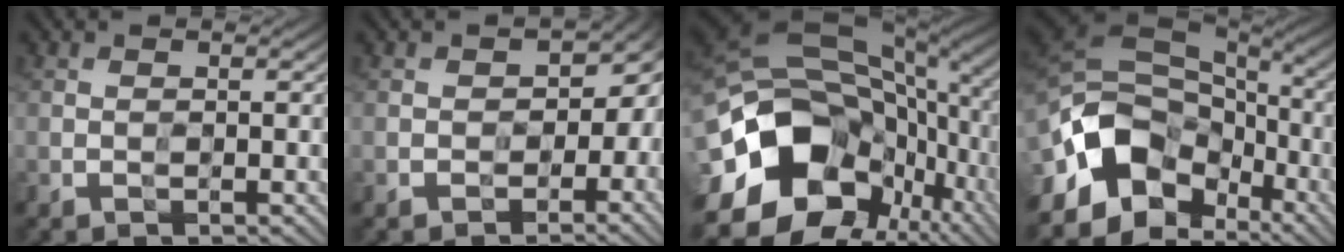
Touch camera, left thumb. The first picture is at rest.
{"total": 4.5, "force": [-1.7, 3.4, 2.3], "torque": [-0.010, -0.015, -0.027]}
{"total": 18.5, "force": [-4.4, 14.1, 11.2], "torque": [-0.252, -0.029, -0.050]}
{"total": 15.6, "force": [-5.7, 11.3, 9.1], "torque": [-0.207, -0.028, -0.081]}